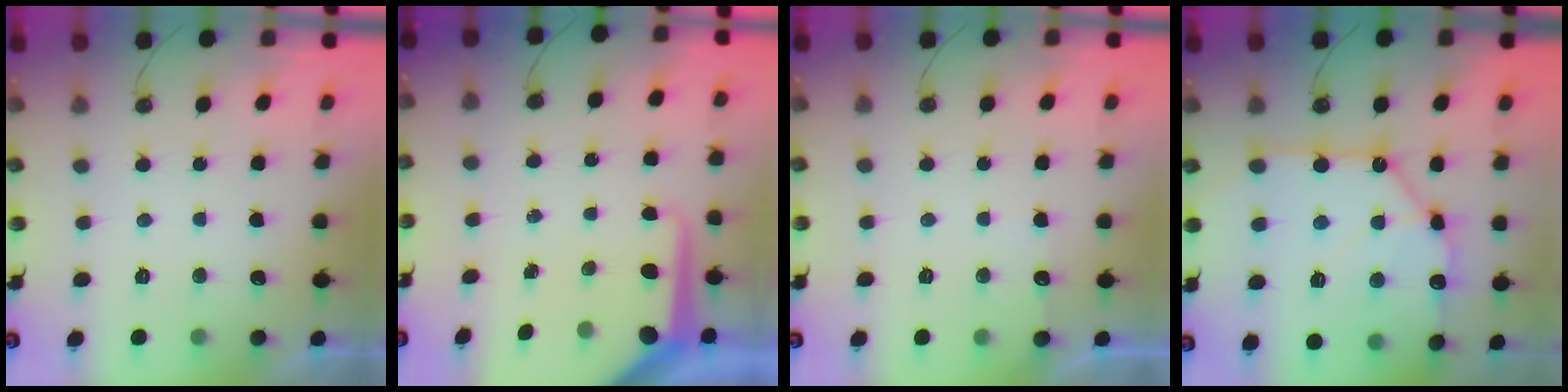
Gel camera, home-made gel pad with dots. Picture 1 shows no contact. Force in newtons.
{"total": 11.0, "press": 11.0, "slide": 1.0}
{"total": 3.9, "press": 3.8, "slide": 0.5}
{"total": 15.2, "press": 15.2, "slide": 1.5}